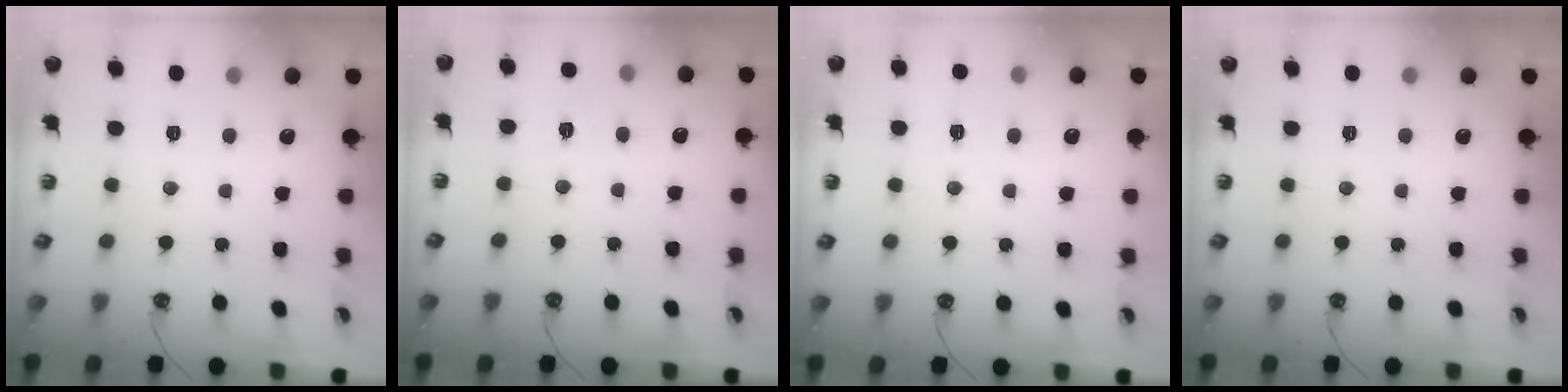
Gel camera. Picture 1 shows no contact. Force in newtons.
{"total": 6.7, "press": 6.7, "slide": 0.8}
{"total": 2.9, "press": 2.9, "slide": 0.4}
{"total": 0.0}